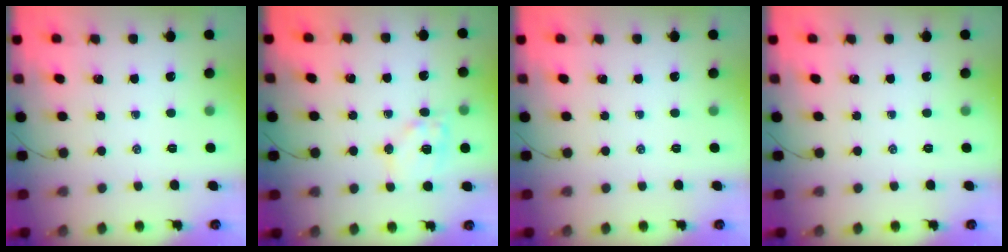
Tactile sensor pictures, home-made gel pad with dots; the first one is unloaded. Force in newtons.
{"total": 10.7, "press": 10.6, "slide": 1.5}
{"total": 0.0}
{"total": 0.0}